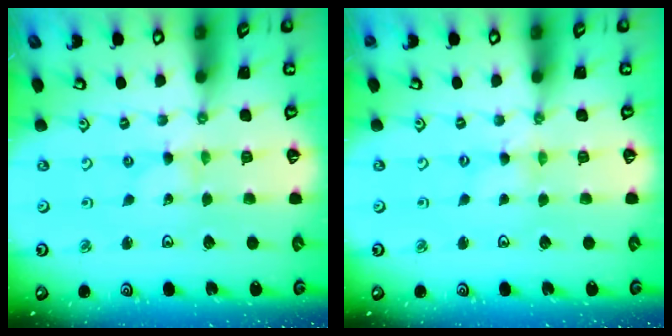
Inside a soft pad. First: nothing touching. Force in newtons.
{"total": 1.1, "press": 1.1, "slide": 0.2}